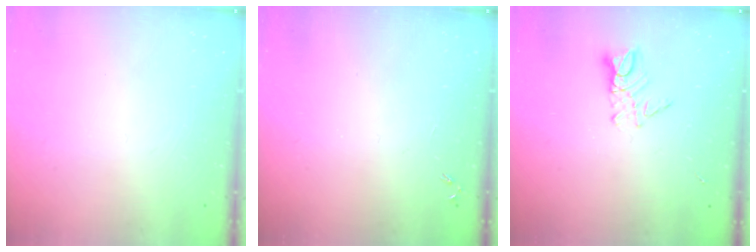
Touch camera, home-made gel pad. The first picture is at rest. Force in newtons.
{"total": 0.0}
{"total": 7.2, "press": 7.2, "slide": 0.6}